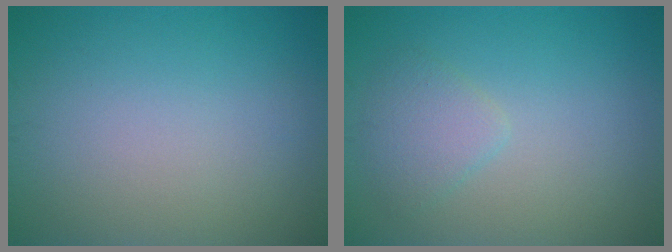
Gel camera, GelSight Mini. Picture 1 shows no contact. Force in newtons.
{"total": 2.0, "press": 2.0, "slide": 0.2}